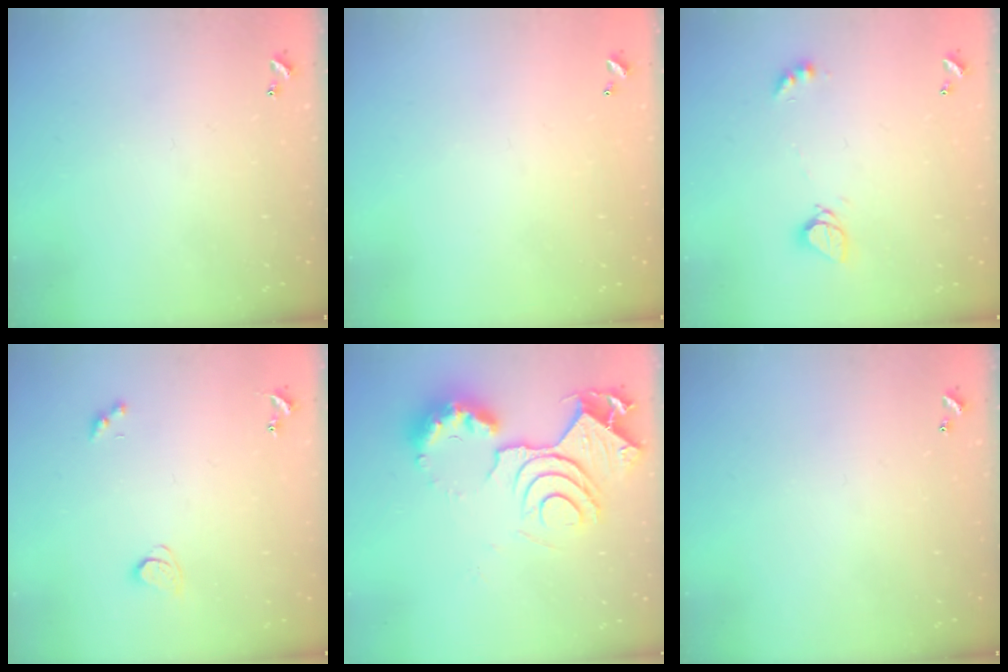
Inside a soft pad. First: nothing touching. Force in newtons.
{"total": 2.9, "press": 2.9, "slide": 0.1}
{"total": 4.9, "press": 4.9, "slide": 0.2}
{"total": 2.1, "press": 2.1, "slide": 0.4}
{"total": 16.4, "press": 16.3, "slide": 1.7}
{"total": 0.0}